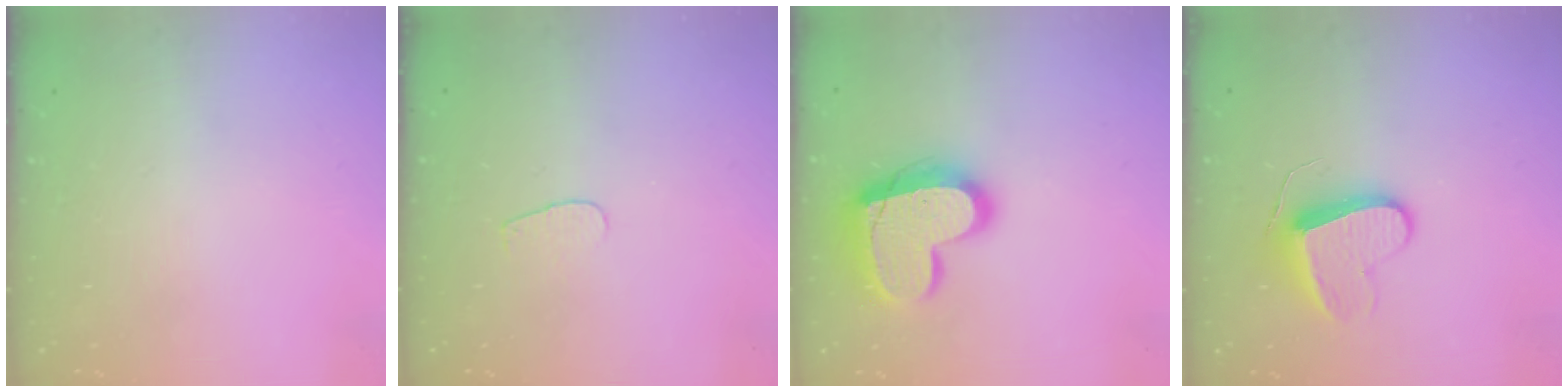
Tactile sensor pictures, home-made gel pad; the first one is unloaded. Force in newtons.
{"total": 3.3, "press": 3.3, "slide": 0.3}
{"total": 17.2, "press": 17.2, "slide": 1.3}
{"total": 10.6, "press": 10.6, "slide": 0.9}